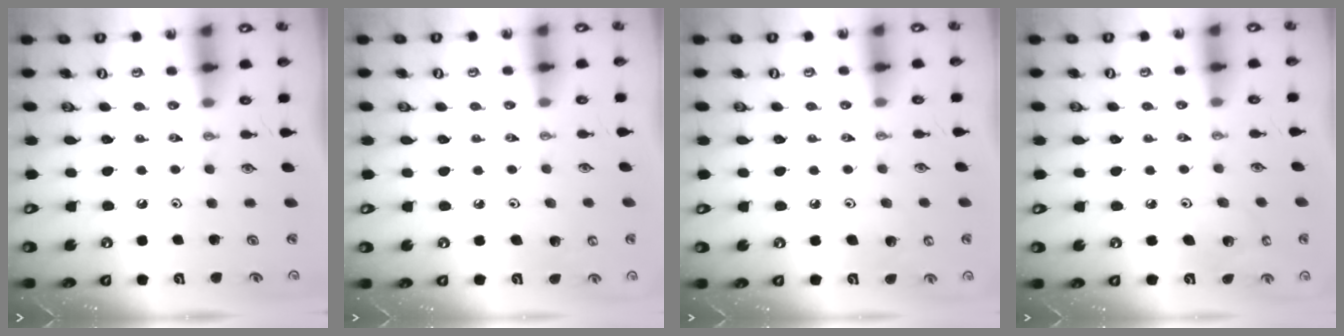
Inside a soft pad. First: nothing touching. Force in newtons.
{"total": 4.0, "press": 3.9, "slide": 0.9}
{"total": 5.8, "press": 5.8, "slide": 0.9}
{"total": 4.1, "press": 4.1, "slide": 0.3}